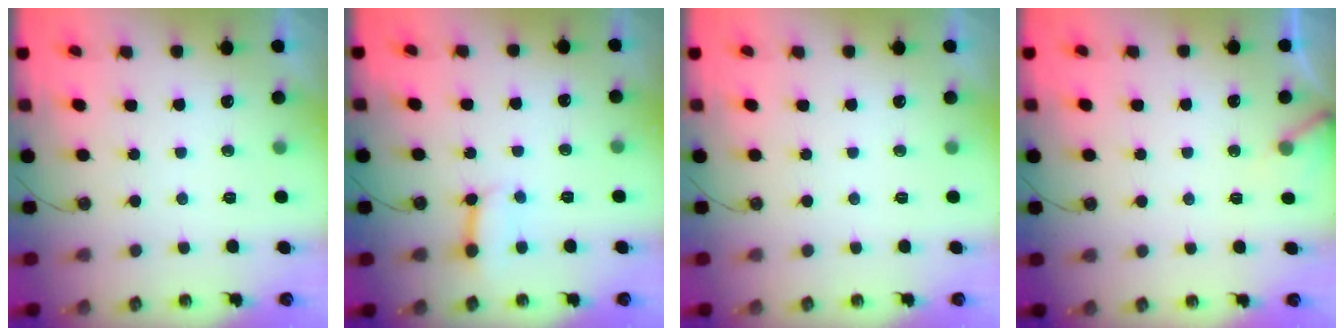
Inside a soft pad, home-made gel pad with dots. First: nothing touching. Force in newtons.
{"total": 5.7, "press": 5.7, "slide": 0.7}
{"total": 0.0}
{"total": 4.0, "press": 4.0, "slide": 0.2}